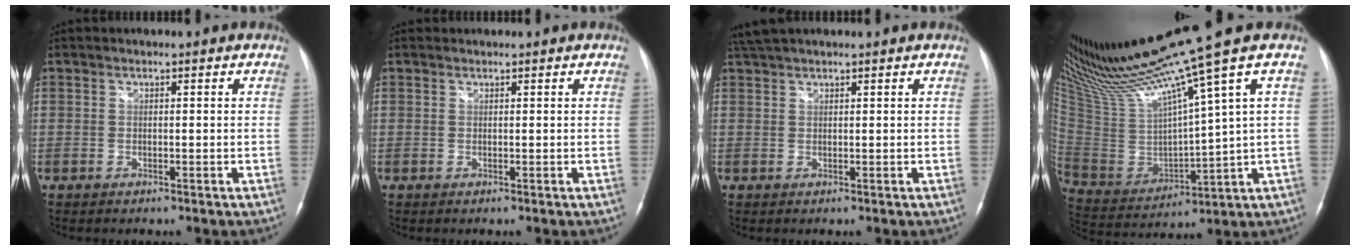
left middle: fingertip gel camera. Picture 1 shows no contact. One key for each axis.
{"total": 0.0}
{"total": 3.3, "fx": 2.9, "fy": 0.4, "fz": 1.5, "tx": -0.033, "ty": 0.030, "tz": 0.057}
{"total": 18.1, "fx": 14.1, "fy": -2.6, "fz": 11.0, "tx": -0.202, "ty": -0.034, "tz": 0.272}